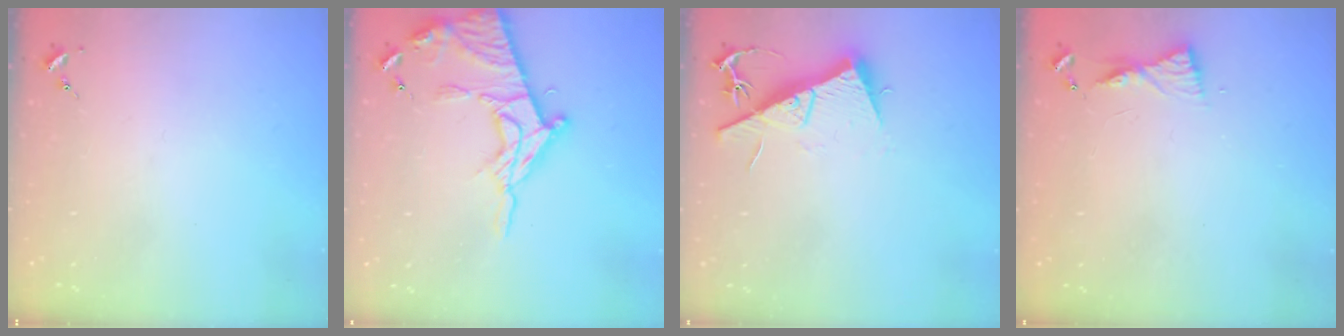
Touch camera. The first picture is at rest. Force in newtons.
{"total": 16.8, "press": 16.8, "slide": 1.3}
{"total": 12.5, "press": 12.5, "slide": 0.5}
{"total": 5.6, "press": 5.6, "slide": 0.5}